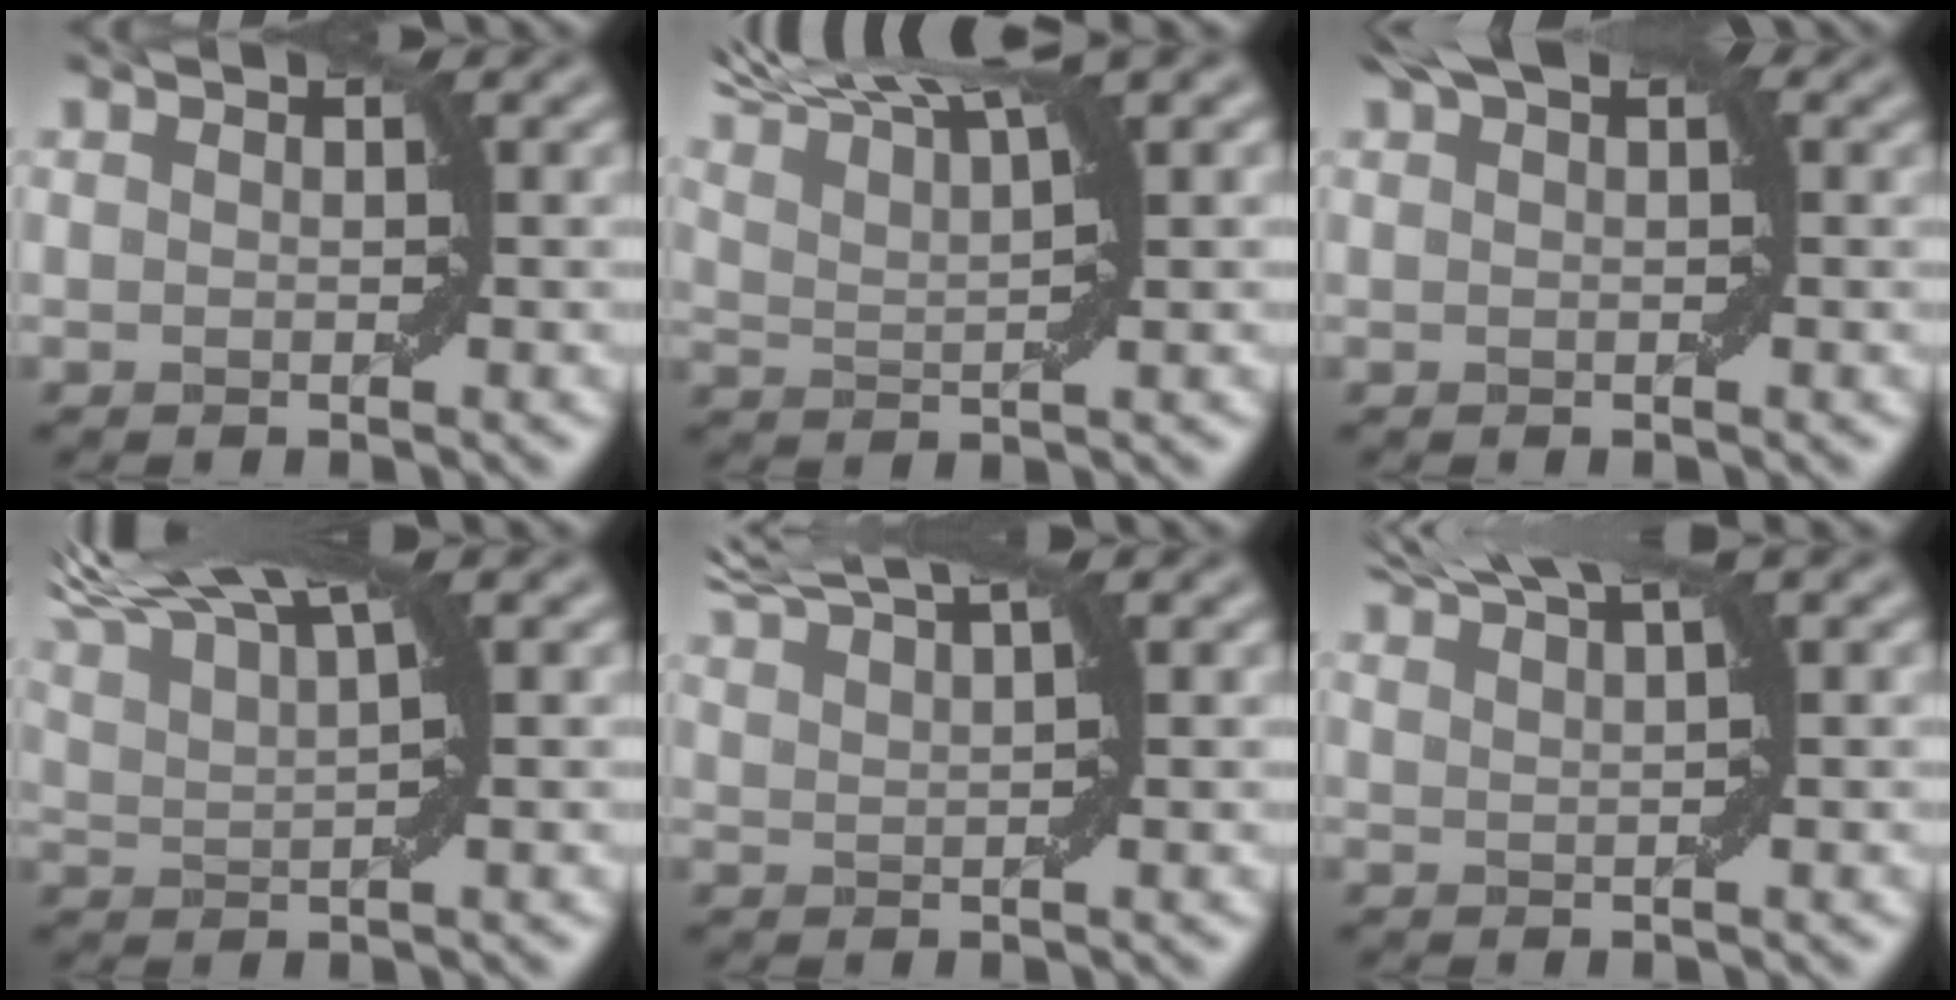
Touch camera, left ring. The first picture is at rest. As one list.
[{"total": 9.1, "force": [7.3, 1.7, 5.1], "torque": [-0.088, 0.024, 0.104]}, {"total": 2.2, "force": [1.4, 0.6, 1.7], "torque": [-0.020, 0.005, 0.021]}, {"total": 9.9, "force": [7.2, 2.7, 6.3], "torque": [-0.114, 0.033, 0.093]}, {"total": 5.4, "force": [4.5, 1.0, 2.9], "torque": [-0.050, 0.021, 0.057]}, {"total": 5.5, "force": [4.4, 0.8, 3.2], "torque": [-0.046, 0.021, 0.058]}]